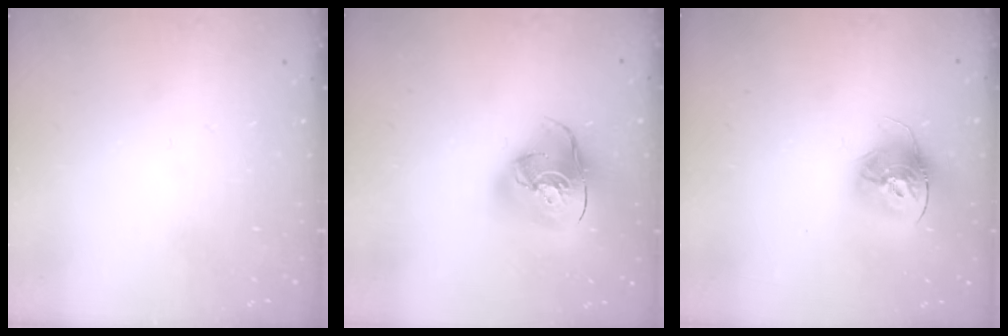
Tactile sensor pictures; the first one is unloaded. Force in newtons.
{"total": 17.2, "press": 17.1, "slide": 2.0}
{"total": 15.1, "press": 15.0, "slide": 1.5}